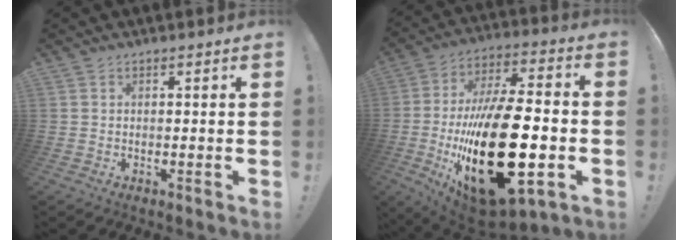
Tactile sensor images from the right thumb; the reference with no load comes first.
{"total": 33.4, "force": [-6.7, 14.5, 29.4], "torque": [-0.533, 0.029, -0.095]}